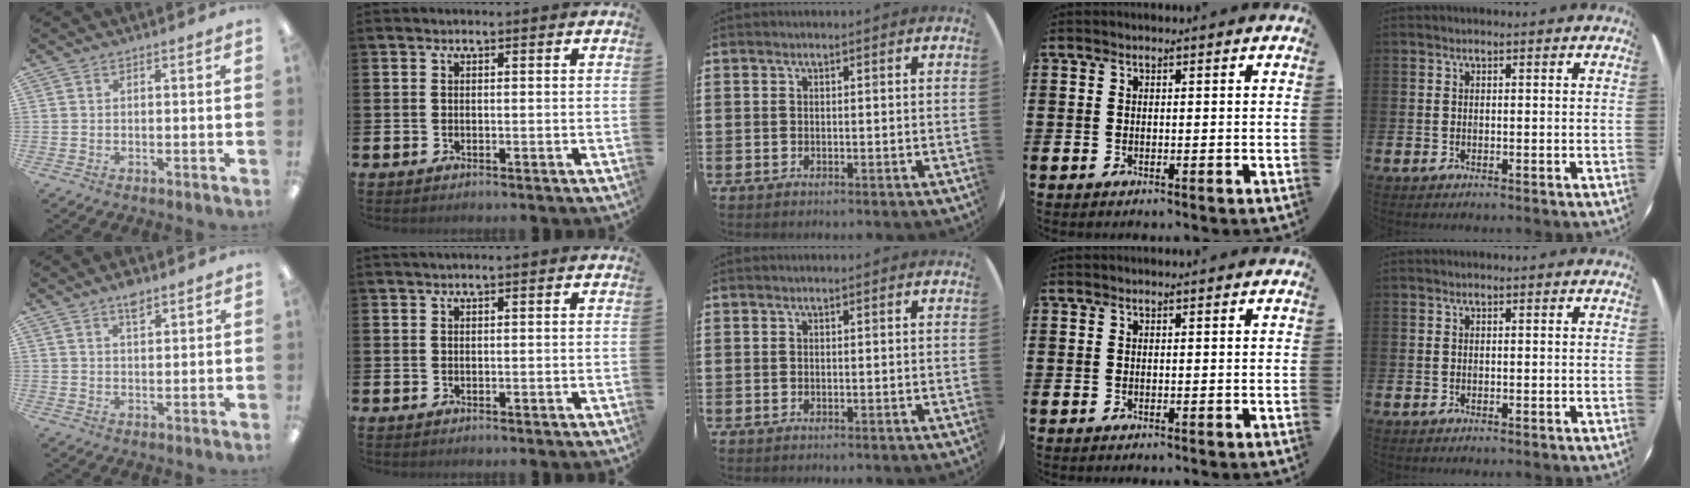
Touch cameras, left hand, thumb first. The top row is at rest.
{"thumb": {"total": 4.1, "force": [3.0, 1.6, 2.3], "torque": [-0.035, -0.008, 0.051]}, "index": {"total": 0.6, "force": [0.4, -0.1, 0.4], "torque": [-0.012, 0.003, 0.008]}}